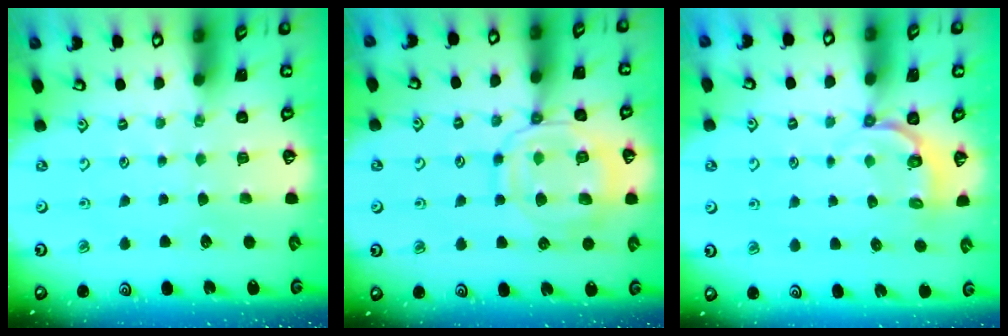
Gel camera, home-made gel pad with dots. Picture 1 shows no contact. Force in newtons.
{"total": 12.9, "press": 12.8, "slide": 1.3}
{"total": 4.0, "press": 3.1, "slide": 2.5}